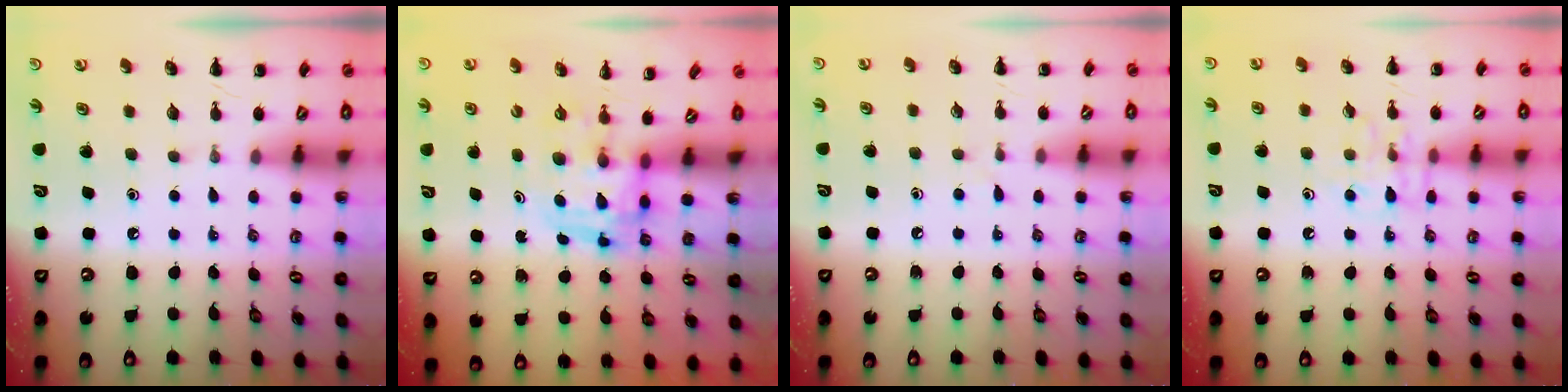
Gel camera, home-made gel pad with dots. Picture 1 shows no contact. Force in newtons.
{"total": 3.7, "press": 3.7, "slide": 0.6}
{"total": 3.0, "press": 2.6, "slide": 1.5}
{"total": 8.1, "press": 8.1, "slide": 0.4}